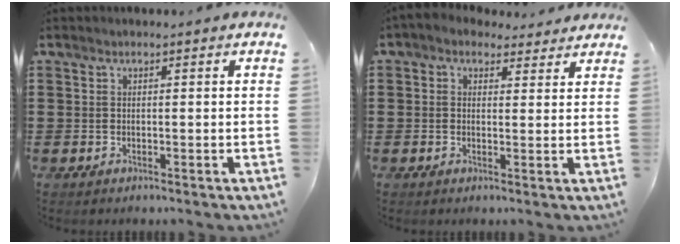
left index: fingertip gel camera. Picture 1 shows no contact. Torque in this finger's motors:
{"motor_torque": [1.53, -0.62, 0.11, -0.04]}